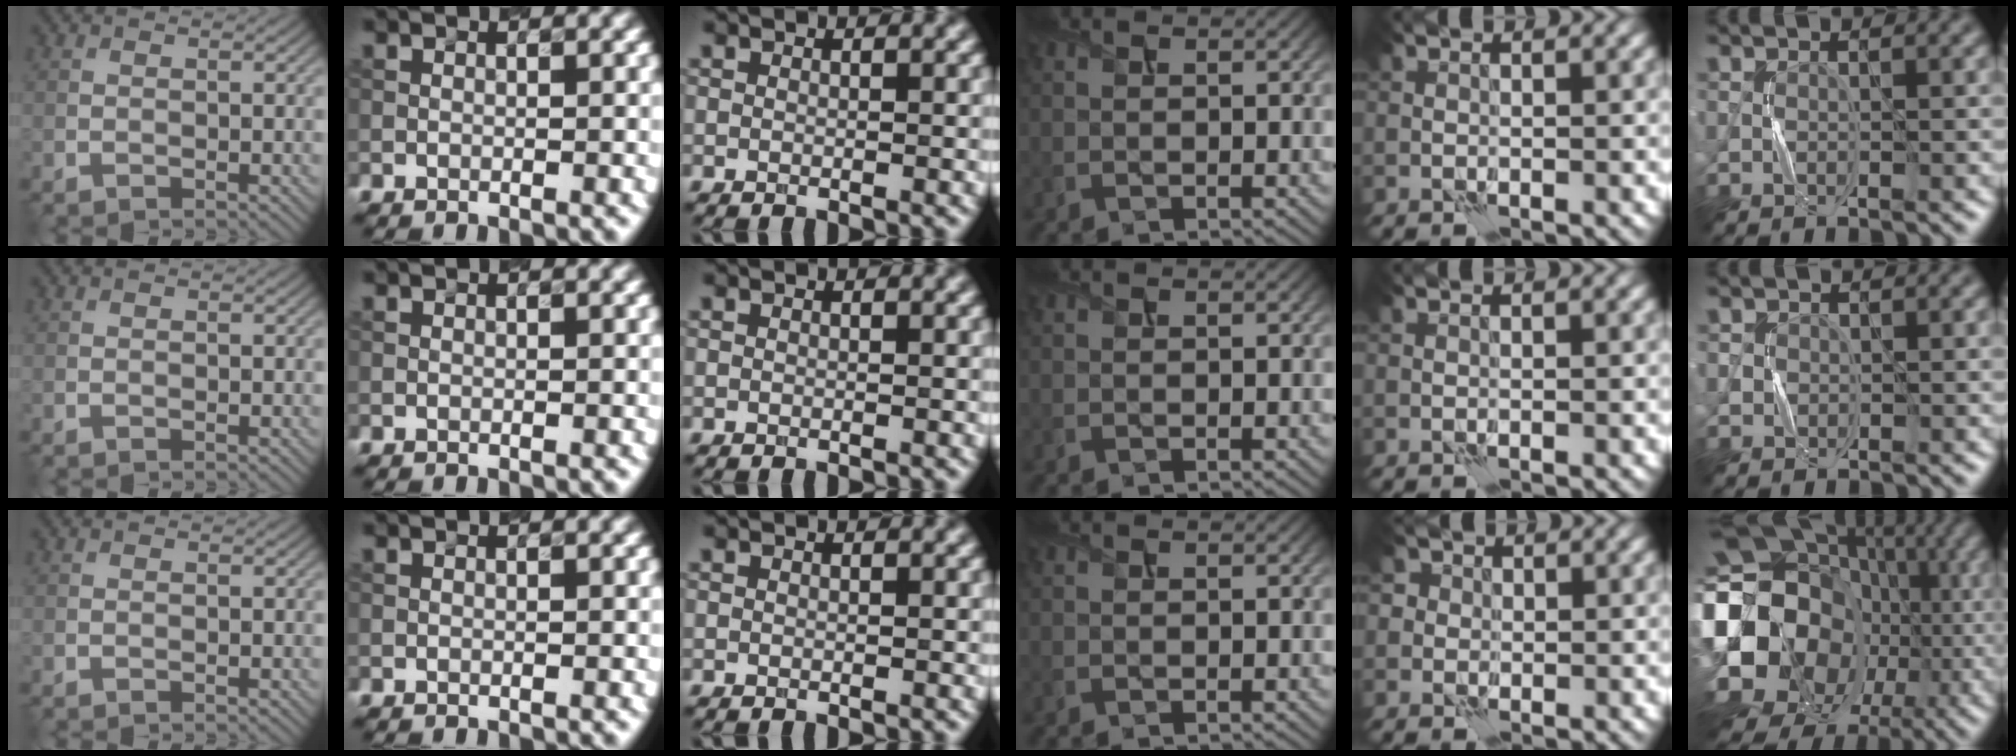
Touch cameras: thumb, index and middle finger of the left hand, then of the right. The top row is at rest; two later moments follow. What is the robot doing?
{"motion": "press", "object": "button"}